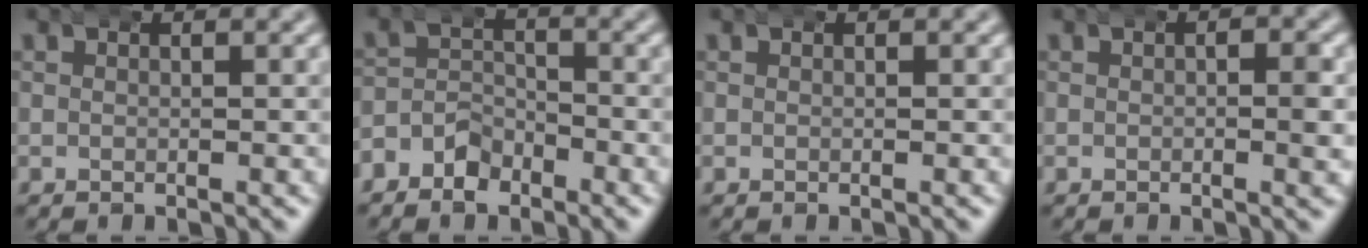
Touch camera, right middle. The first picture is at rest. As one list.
[{"total": 4.8, "force": [-3.1, 3.5, 1.2], "torque": [-0.011, 0.006, -0.067]}, {"total": 0.0}, {"total": 1.7, "force": [0.2, 0.6, 1.6], "torque": [-0.016, 0.006, -0.002]}]